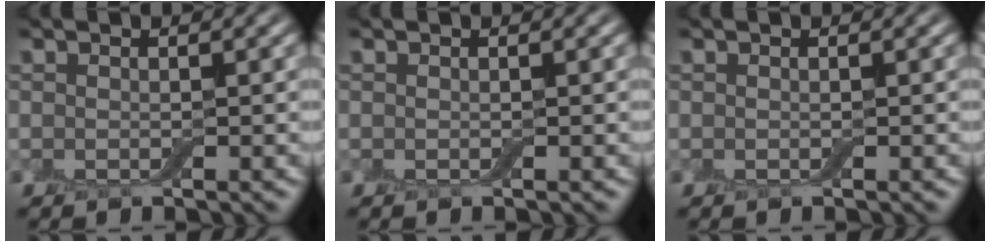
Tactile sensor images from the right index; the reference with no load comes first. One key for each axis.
{"total": 0.0}
{"total": 0.0}